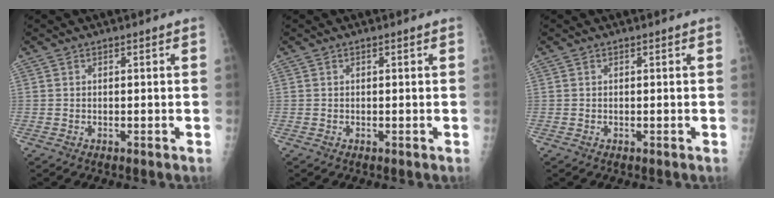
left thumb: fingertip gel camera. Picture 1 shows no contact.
{"total": 0.0}
{"total": 0.0}